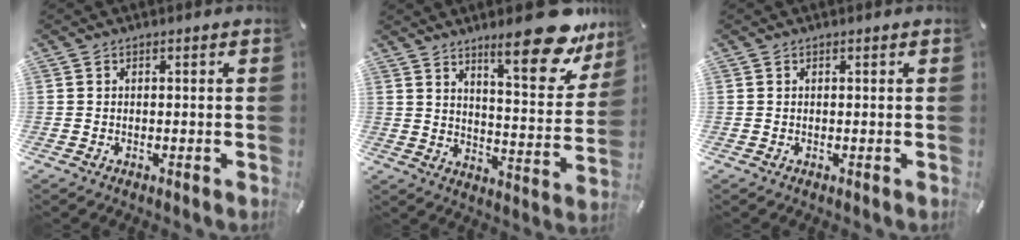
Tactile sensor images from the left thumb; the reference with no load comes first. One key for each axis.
{"total": 19.9, "fx": 13.7, "fy": 6.2, "fz": 13.0, "tx": -0.172, "ty": -0.105, "tz": 0.220}
{"total": 0.0}